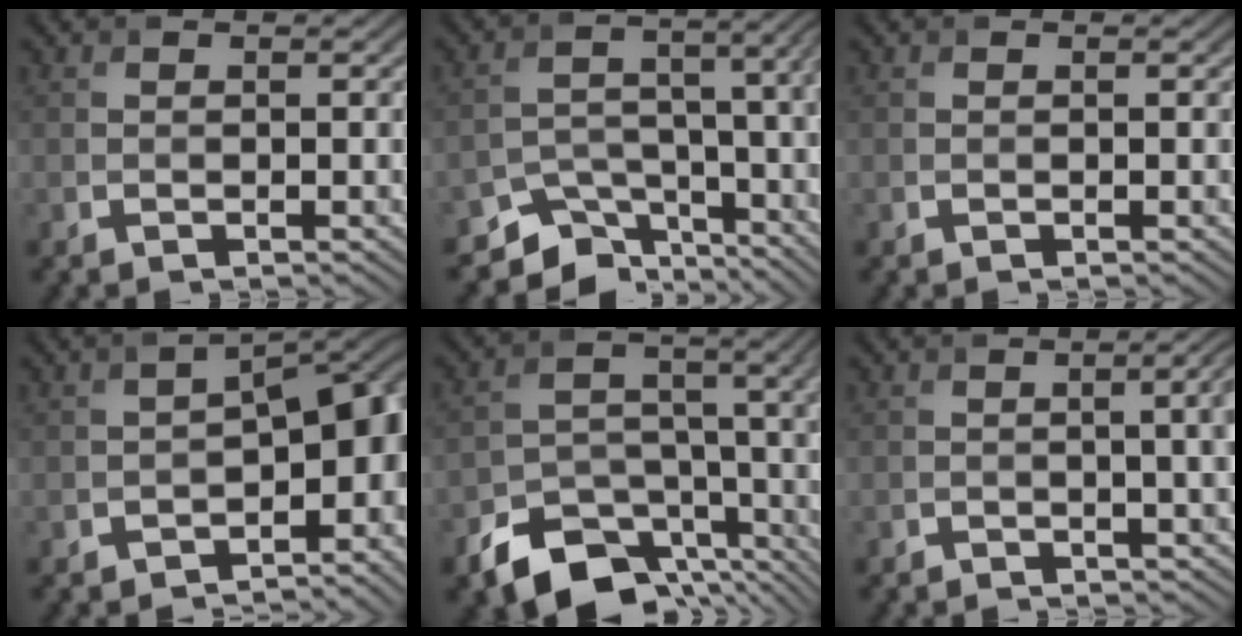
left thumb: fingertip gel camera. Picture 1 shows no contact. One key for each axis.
{"total": 8.7, "fx": -6.3, "fy": 4.5, "fz": 3.9, "tx": -0.059, "ty": -0.026, "tz": -0.108}
{"total": 0.0}
{"total": 10.1, "fx": -3.1, "fy": 5.2, "fz": 8.1, "tx": -0.089, "ty": -0.020, "tz": -0.035}
{"total": 12.6, "fx": -8.0, "fy": 7.4, "fz": 6.3, "tx": -0.118, "ty": -0.029, "tz": -0.132}
{"total": 3.9, "fx": -0.2, "fy": 1.3, "fz": 3.7, "tx": -0.041, "ty": 0.005, "tz": -0.002}